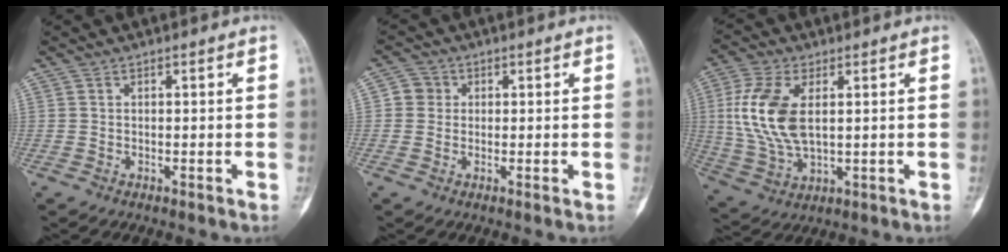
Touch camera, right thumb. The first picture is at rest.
{"total": 3.2, "force": [0.6, 3.1, 0.8], "torque": [0.011, 0.004, 0.004]}
{"total": 13.5, "force": [2.5, 7.1, 11.1], "torque": [-0.238, -0.007, 0.055]}